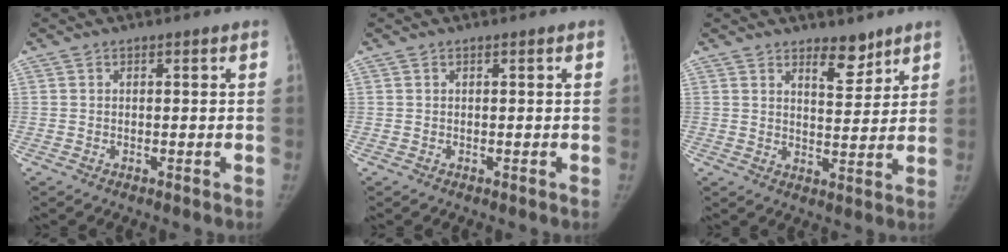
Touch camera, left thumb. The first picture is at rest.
{"total": 0.0}
{"total": 5.6, "force": [4.2, 2.4, 2.7], "torque": [-0.019, -0.035, 0.066]}